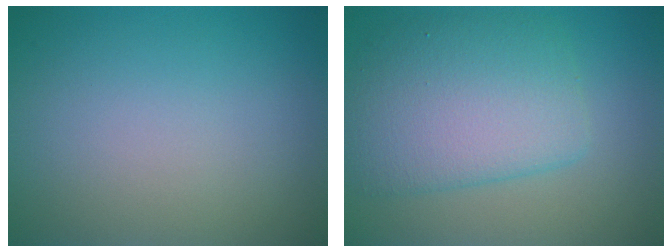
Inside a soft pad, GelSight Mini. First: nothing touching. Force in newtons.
{"total": 6.7, "press": 6.7, "slide": 0.1}